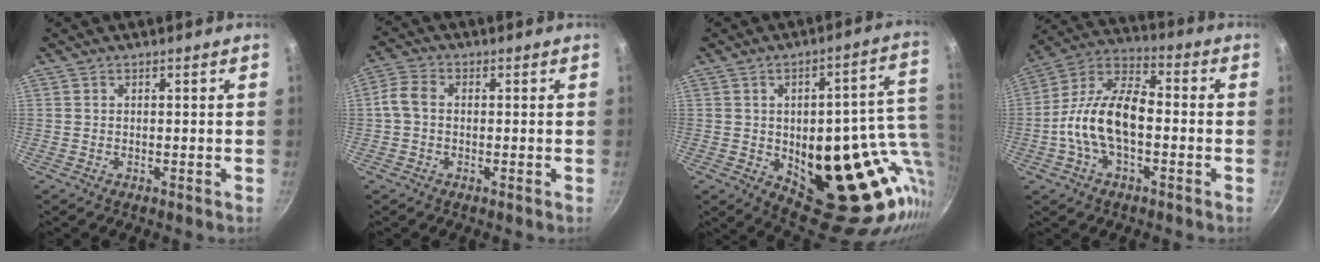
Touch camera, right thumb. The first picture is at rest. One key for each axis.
{"total": 4.4, "fx": -0.2, "fy": 3.2, "fz": 3.0, "tx": -0.064, "ty": 0.013, "tz": -0.011}
{"total": 28.6, "fx": -4.2, "fy": 12.1, "fz": 25.5, "tx": -0.247, "ty": 0.017, "tz": -0.028}
{"total": 15.0, "fx": -2.1, "fy": 7.9, "fz": 12.6, "tx": -0.240, "ty": 0.041, "tz": -0.045}